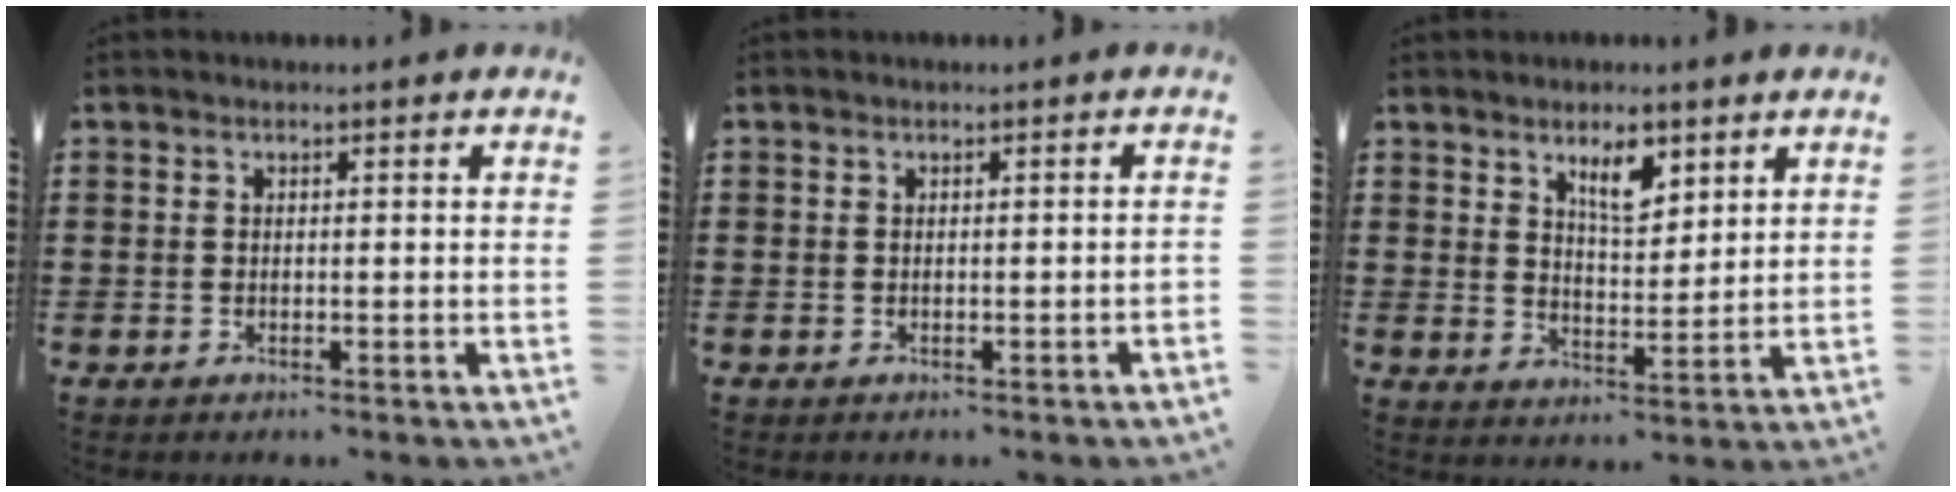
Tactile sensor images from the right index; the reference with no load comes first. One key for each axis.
{"total": 0.5, "fx": -0.4, "fy": 0.1, "fz": 0.3, "tx": -0.008, "ty": -0.003, "tz": -0.006}
{"total": 5.6, "fx": 3.4, "fy": 2.2, "fz": 3.9, "tx": -0.061, "ty": -0.004, "tz": 0.055}